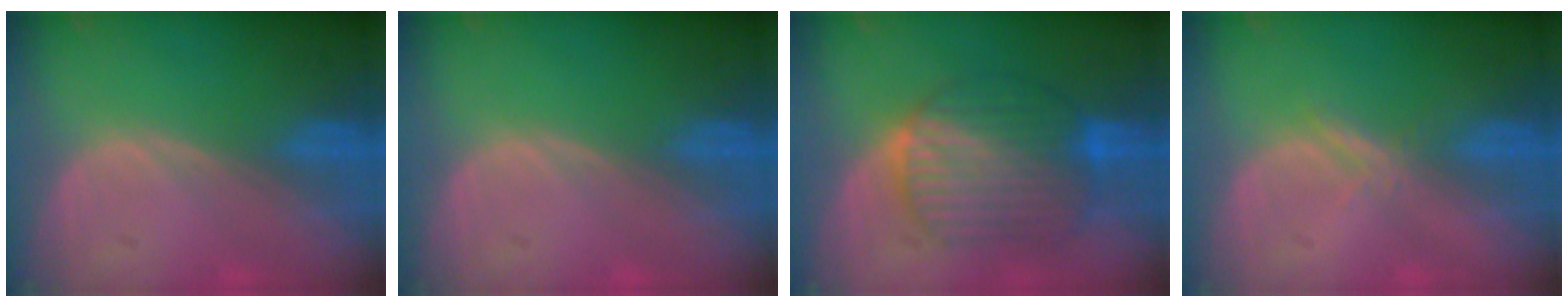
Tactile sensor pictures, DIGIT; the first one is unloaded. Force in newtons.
{"total": 0.0}
{"total": 9.9, "press": 9.8, "slide": 1.0}
{"total": 1.7, "press": 1.7, "slide": 0.1}